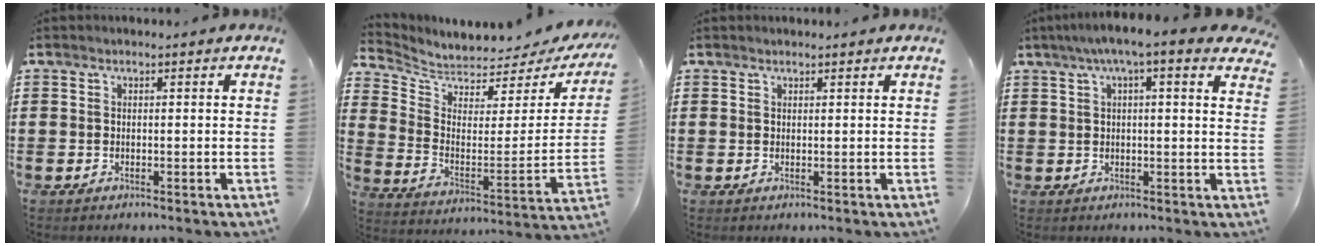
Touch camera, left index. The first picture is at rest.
{"total": 4.1, "force": [4.0, 1.1, 0.7], "torque": [-0.043, -0.044, 0.064]}
{"total": 0.5, "force": [0.5, 0.1, 0.1], "torque": [-0.003, 0.001, 0.010]}
{"total": 5.2, "force": [3.4, 0.3, 3.9], "torque": [-0.085, -0.002, 0.057]}